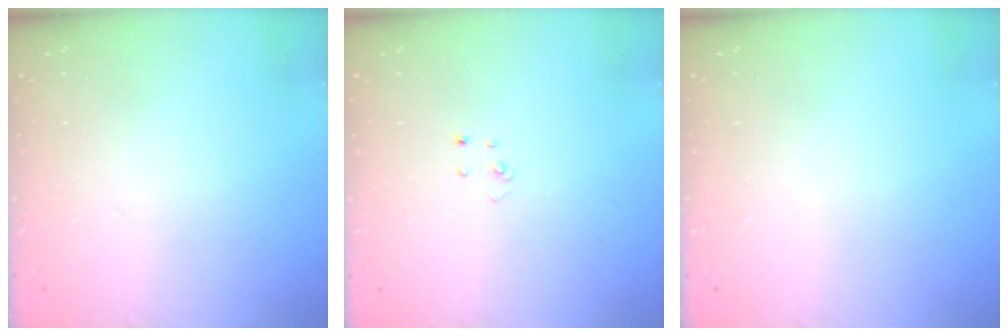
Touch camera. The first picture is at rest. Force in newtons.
{"total": 2.7, "press": 2.7, "slide": 0.3}
{"total": 0.0}